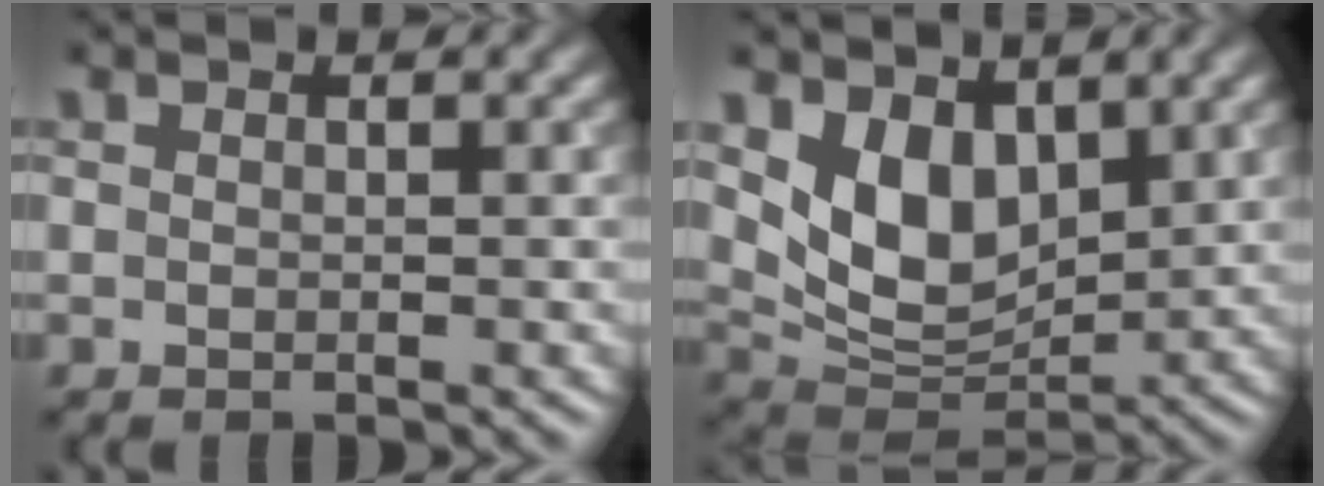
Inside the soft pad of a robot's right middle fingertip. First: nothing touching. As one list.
[{"total": 6.0, "force": [2.5, 3.8, 3.9], "torque": [-0.074, -0.019, 0.048]}]